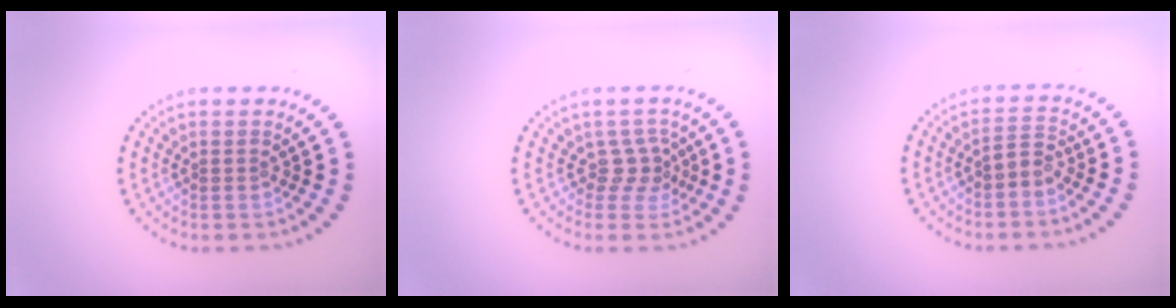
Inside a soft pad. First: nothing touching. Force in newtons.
{"total": 2.0, "press": 1.3, "slide": 1.5}
{"total": 1.4, "press": 1.1, "slide": 0.8}